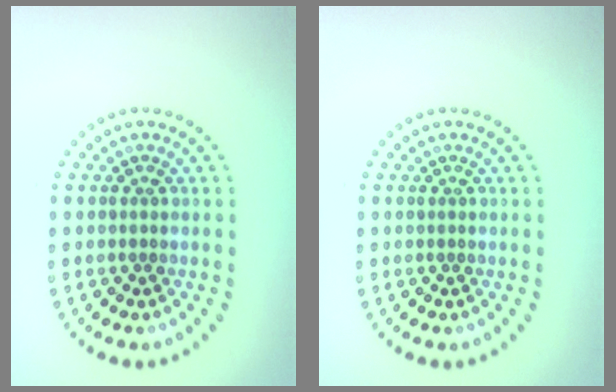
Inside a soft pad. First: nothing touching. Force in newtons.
{"total": 0.0}